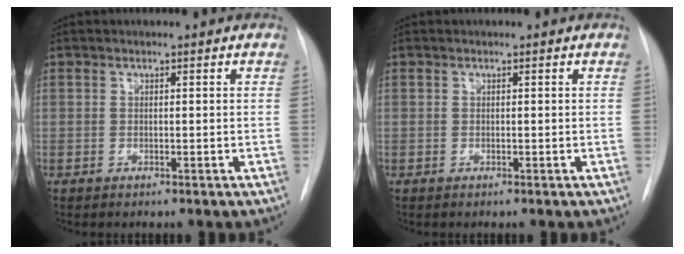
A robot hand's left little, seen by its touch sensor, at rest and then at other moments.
{"total": 0.0}